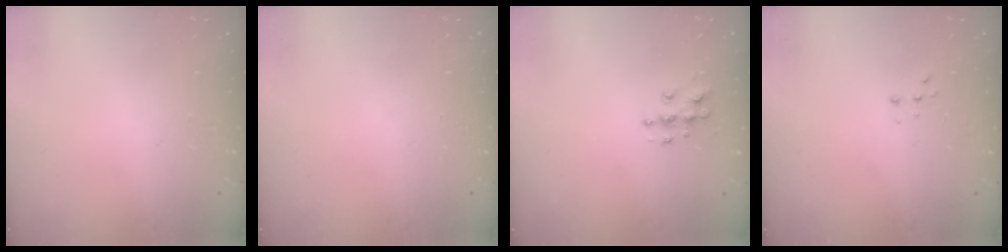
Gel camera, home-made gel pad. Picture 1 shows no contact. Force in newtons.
{"total": 0.6, "press": 0.0, "slide": 0.6}
{"total": 5.9, "press": 5.9, "slide": 0.2}
{"total": 2.2, "press": 2.2, "slide": 0.5}